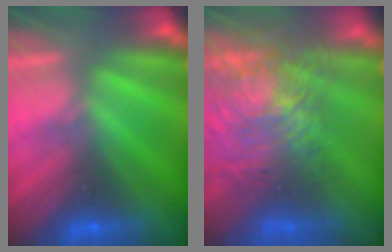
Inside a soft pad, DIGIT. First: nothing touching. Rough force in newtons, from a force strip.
{"total": 7.8}